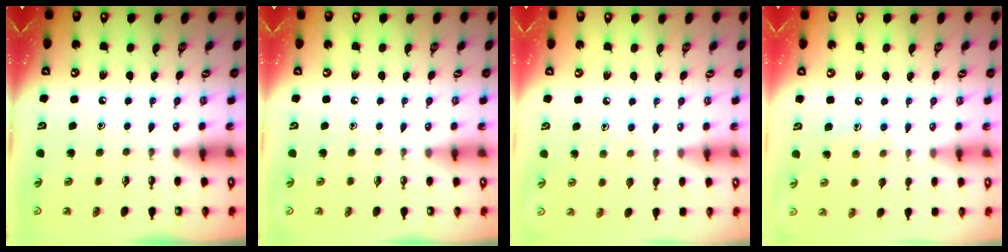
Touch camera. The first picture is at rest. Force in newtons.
{"total": 0.0}
{"total": 6.0, "press": 5.9, "slide": 0.7}
{"total": 7.1, "press": 7.1, "slide": 0.7}